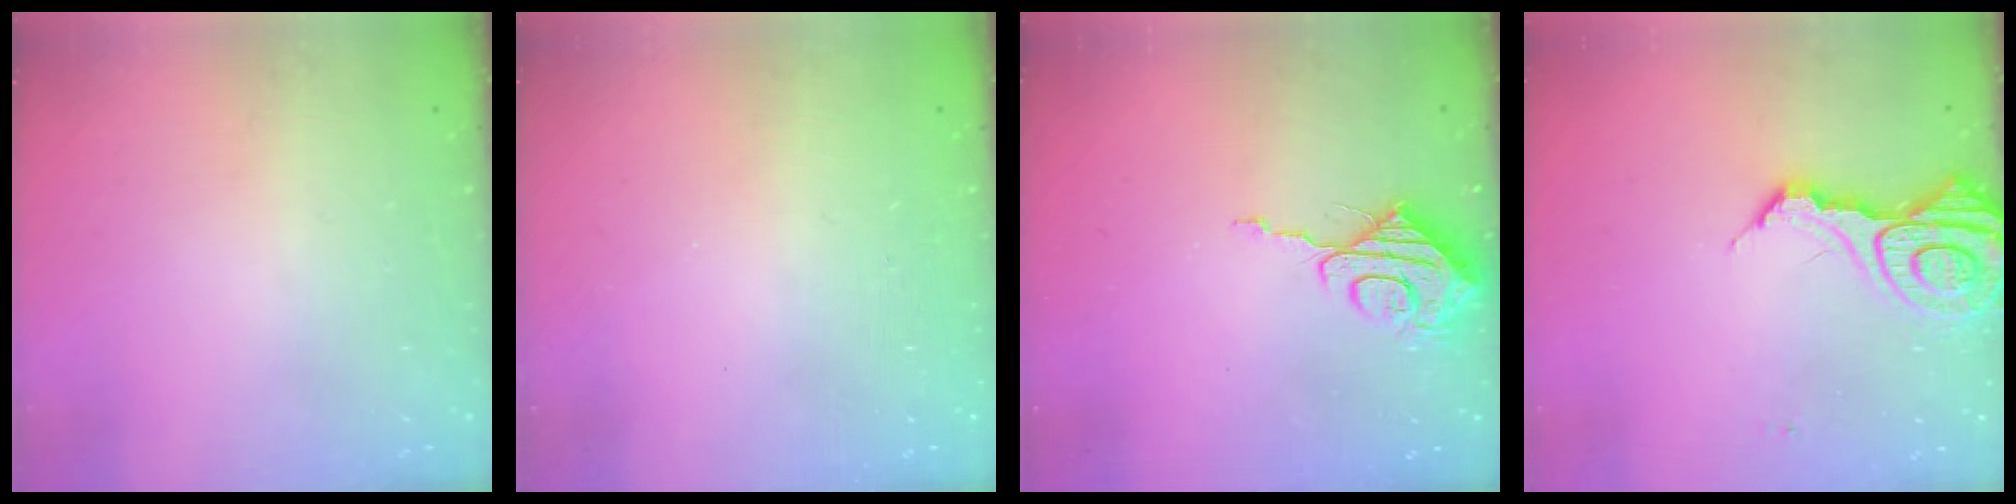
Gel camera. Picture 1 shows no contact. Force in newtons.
{"total": 0.0}
{"total": 9.4, "press": 9.4, "slide": 0.7}
{"total": 14.4, "press": 14.3, "slide": 1.7}